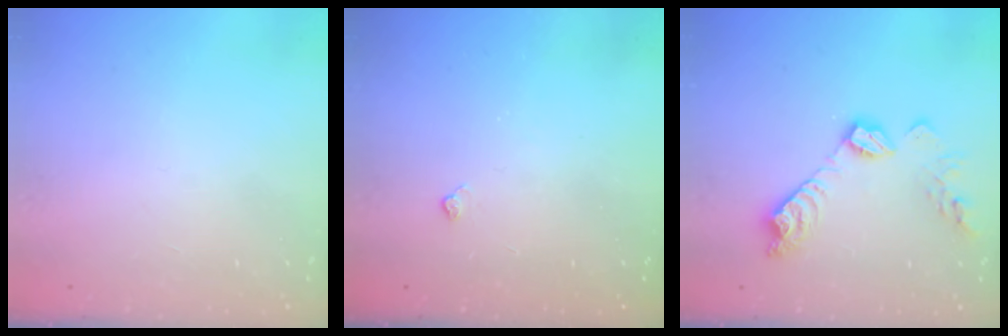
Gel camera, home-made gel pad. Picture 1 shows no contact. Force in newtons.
{"total": 2.7, "press": 2.7, "slide": 0.6}
{"total": 12.4, "press": 12.4, "slide": 0.8}